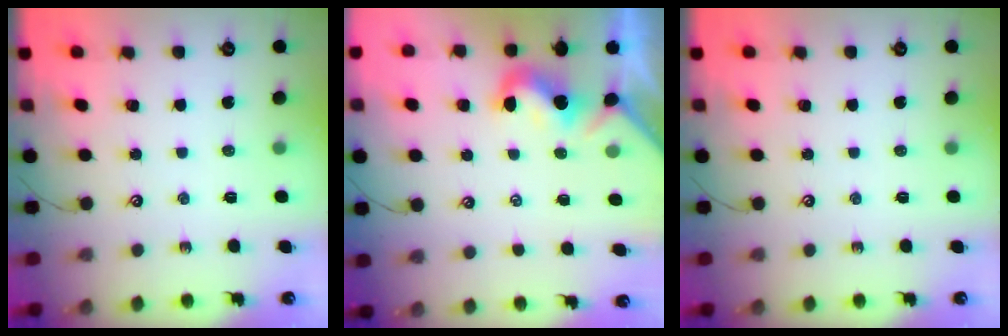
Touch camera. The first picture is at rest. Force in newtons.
{"total": 0.0}
{"total": 0.0}